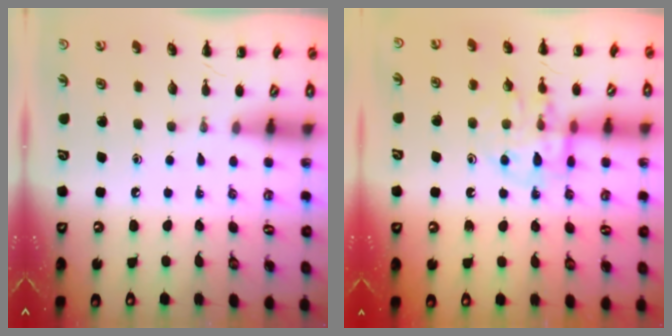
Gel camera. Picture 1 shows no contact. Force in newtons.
{"total": 11.7, "press": 11.6, "slide": 1.2}